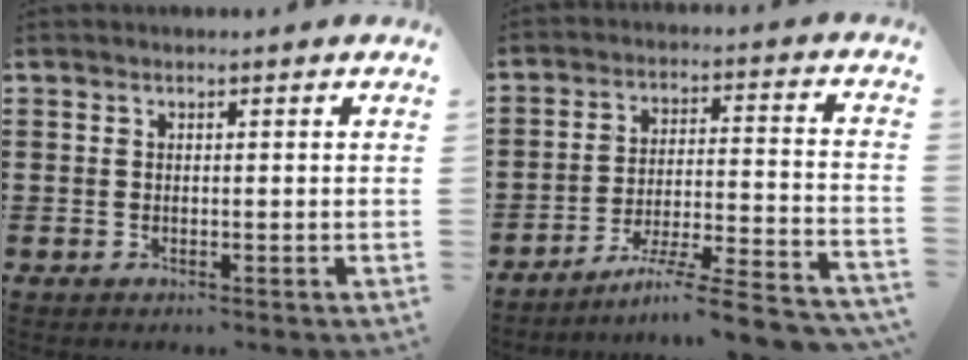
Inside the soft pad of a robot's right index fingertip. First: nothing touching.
{"total": 7.9, "force": [-6.7, -0.1, 4.2], "torque": [-0.069, -0.006, -0.132]}